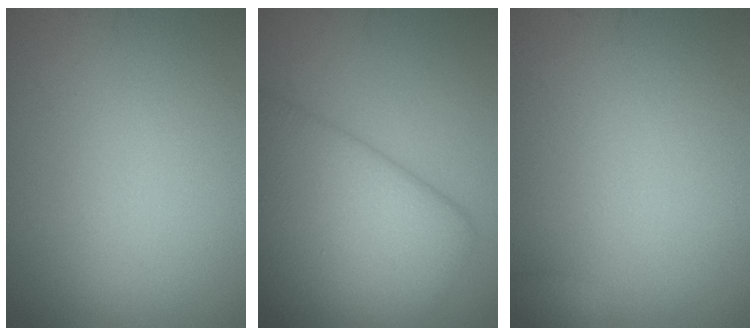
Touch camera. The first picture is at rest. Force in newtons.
{"total": 10.2, "press": 10.2, "slide": 0.4}
{"total": 1.9, "press": 1.9, "slide": 0.2}